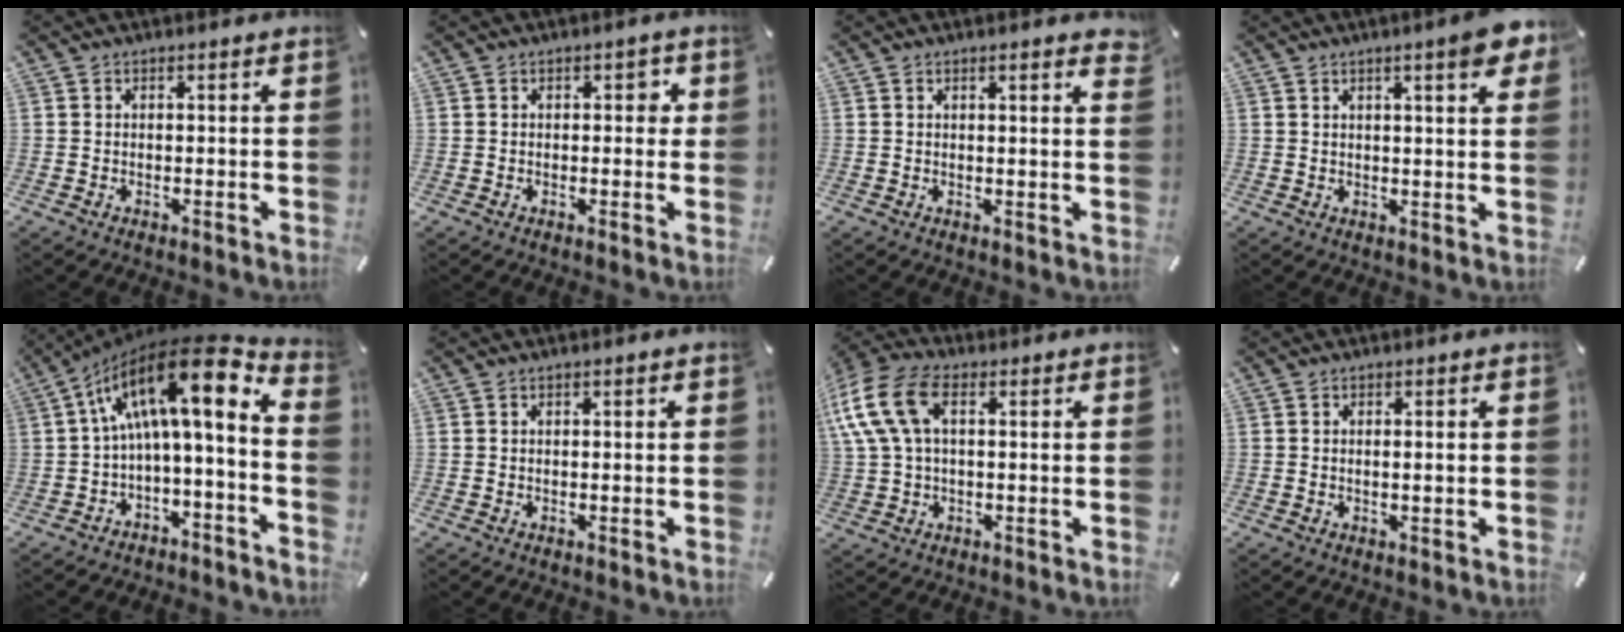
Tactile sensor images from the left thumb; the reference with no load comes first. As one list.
[{"total": 1.9, "force": [0.2, 1.3, 1.4], "torque": [-0.012, 0.002, -0.003]}, {"total": 1.6, "force": [1.0, 0.2, 1.2], "torque": [-0.017, -0.003, 0.016]}, {"total": 7.0, "force": [3.9, 1.2, 5.7], "torque": [-0.082, -0.018, 0.061]}, {"total": 16.7, "force": [4.2, 5.4, 15.2], "torque": [-0.252, -0.035, 0.062]}, {"total": 0.0}, {"total": 13.1, "force": [3.1, 8.2, 9.8], "torque": [-0.222, 0.007, 0.059]}, {"total": 1.0, "force": [0.1, 0.1, 1.0], "torque": [-0.019, -0.002, 0.002]}]